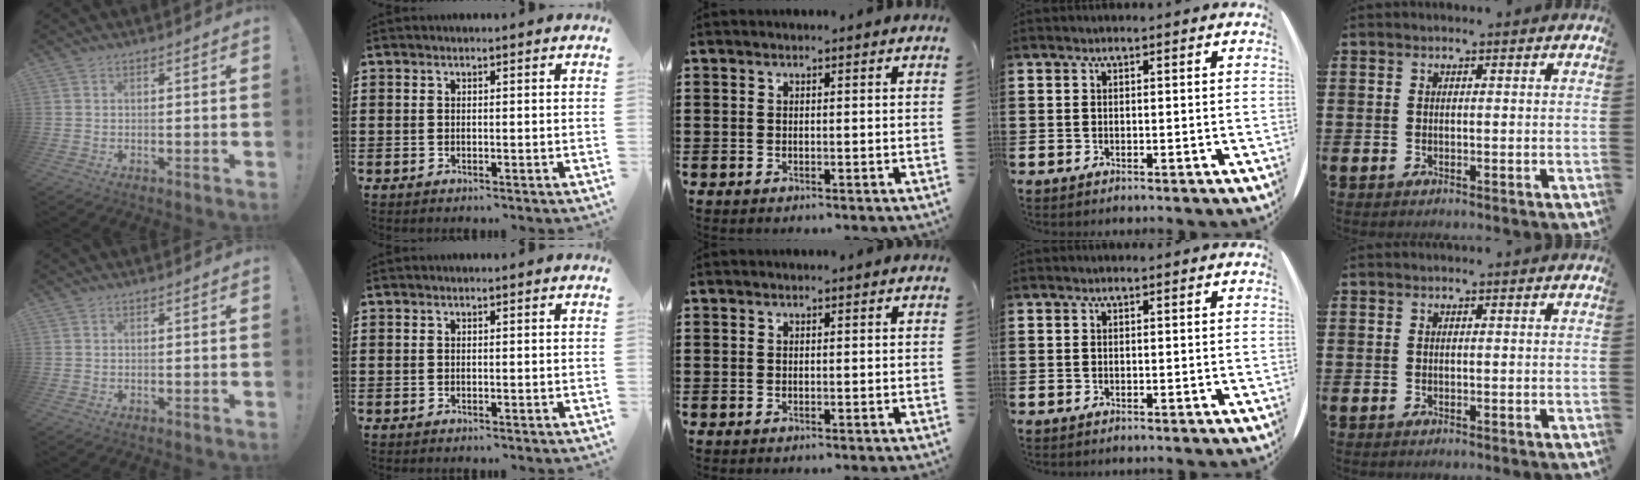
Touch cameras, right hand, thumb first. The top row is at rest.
{}